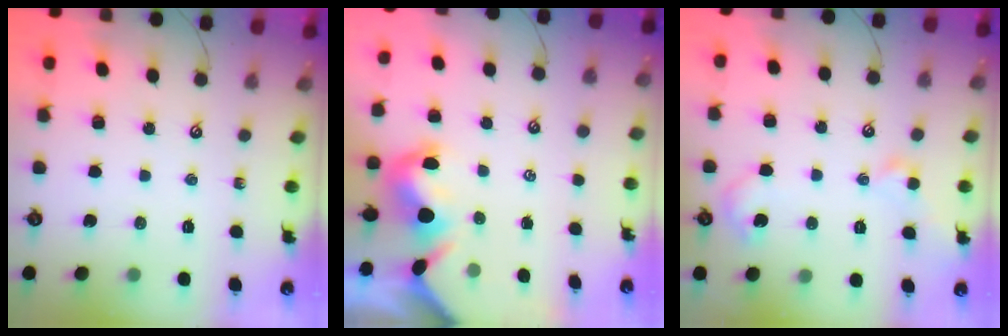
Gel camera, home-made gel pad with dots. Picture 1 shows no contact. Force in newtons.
{"total": 2.1, "press": 1.9, "slide": 1.0}
{"total": 2.7, "press": 2.7, "slide": 0.0}